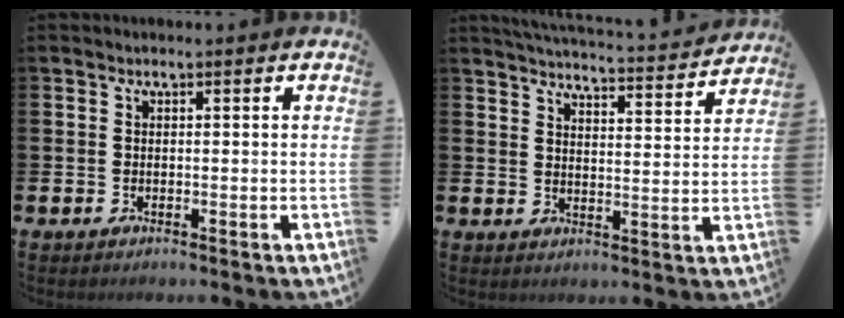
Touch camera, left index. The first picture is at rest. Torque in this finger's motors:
{"motor_torque": [0.59, -0.78, 0.14, 0.01]}